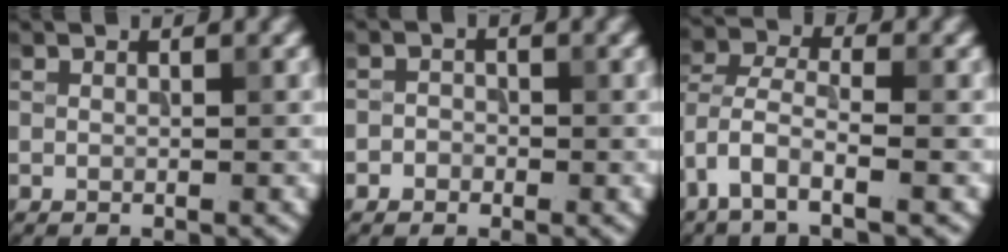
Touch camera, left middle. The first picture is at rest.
{"total": 1.2, "force": [-0.5, 1.1, 0.2], "torque": [0.016, 0.002, -0.016]}
{"total": 4.5, "force": [-2.6, 1.8, 3.3], "torque": [-0.070, -0.001, -0.062]}